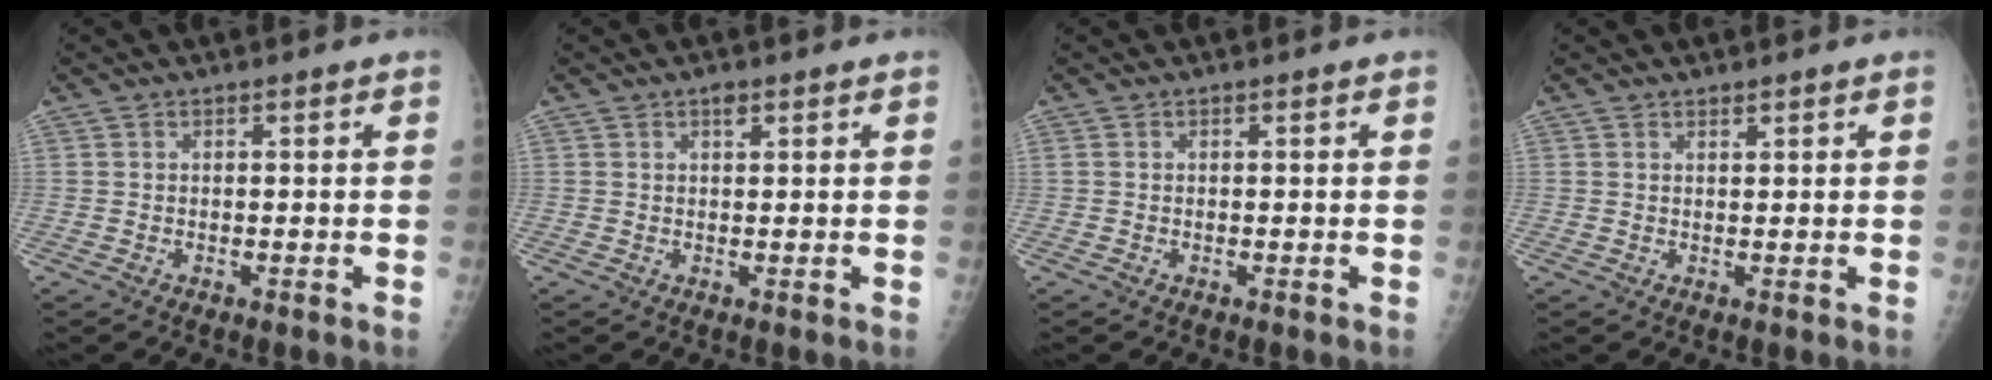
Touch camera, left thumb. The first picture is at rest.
{"total": 1.4, "force": [0.8, 0.7, 0.9], "torque": [-0.008, -0.002, 0.011]}
{"total": 0.0}
{"total": 0.8, "force": [0.7, 0.2, 0.2], "torque": [-0.002, -0.005, 0.012]}